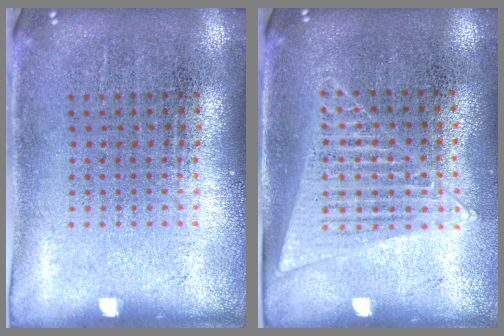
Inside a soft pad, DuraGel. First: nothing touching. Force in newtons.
{"total": 1.4, "press": 1.3, "slide": 0.4}